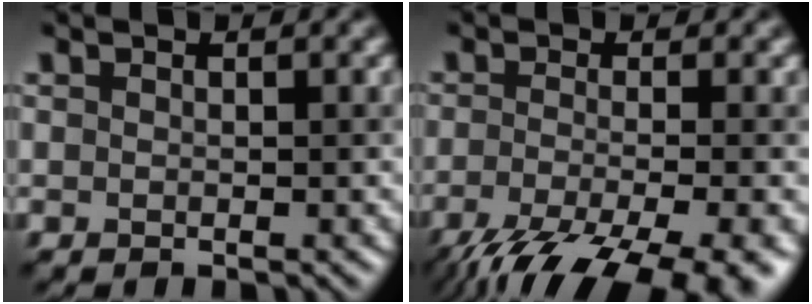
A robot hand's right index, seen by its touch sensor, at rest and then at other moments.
{"total": 11.2, "force": [-6.9, 3.2, 8.3], "torque": [-0.148, -0.028, -0.106]}